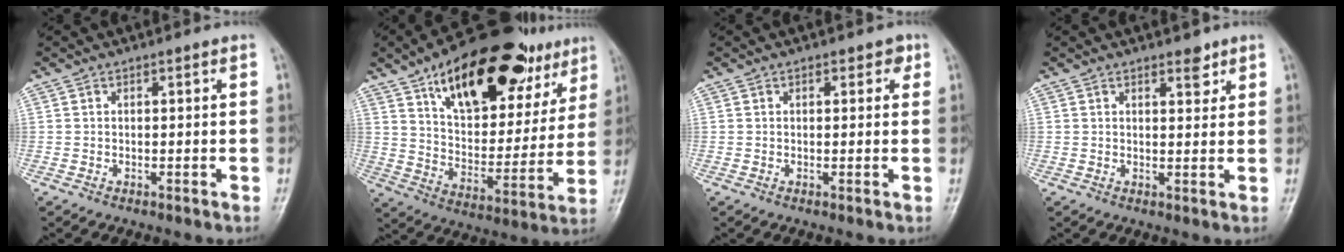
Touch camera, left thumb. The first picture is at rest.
{"total": 28.7, "force": [16.2, 13.5, 19.5], "torque": [-0.247, -0.027, 0.253]}
{"total": 2.1, "force": [1.0, 1.4, 1.2], "torque": [0.002, 0.000, 0.008]}
{"total": 2.8, "force": [2.0, 1.3, 1.5], "torque": [-0.007, -0.012, 0.028]}